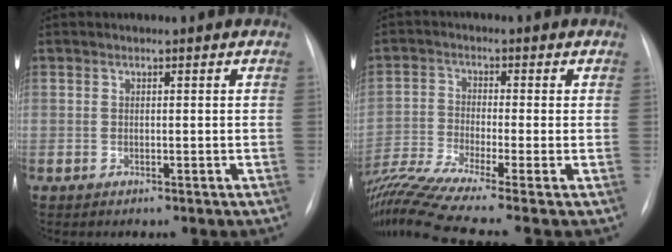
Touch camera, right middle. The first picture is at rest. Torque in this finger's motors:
{"motor_torque": [0.21, -1.54, 0.28, 0.16]}